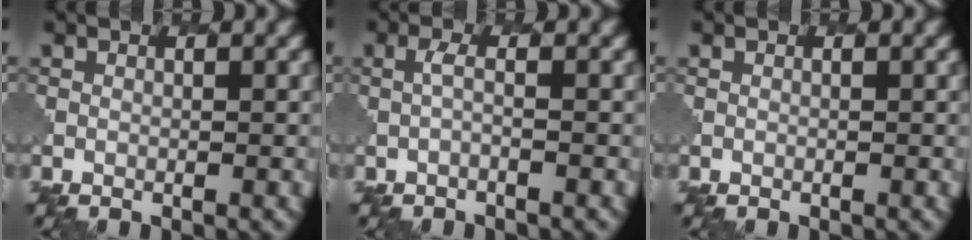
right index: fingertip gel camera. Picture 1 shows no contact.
{"total": 0.9, "force": [-0.1, 0.2, 0.9], "torque": [-0.019, -0.003, -0.005]}
{"total": 0.0}